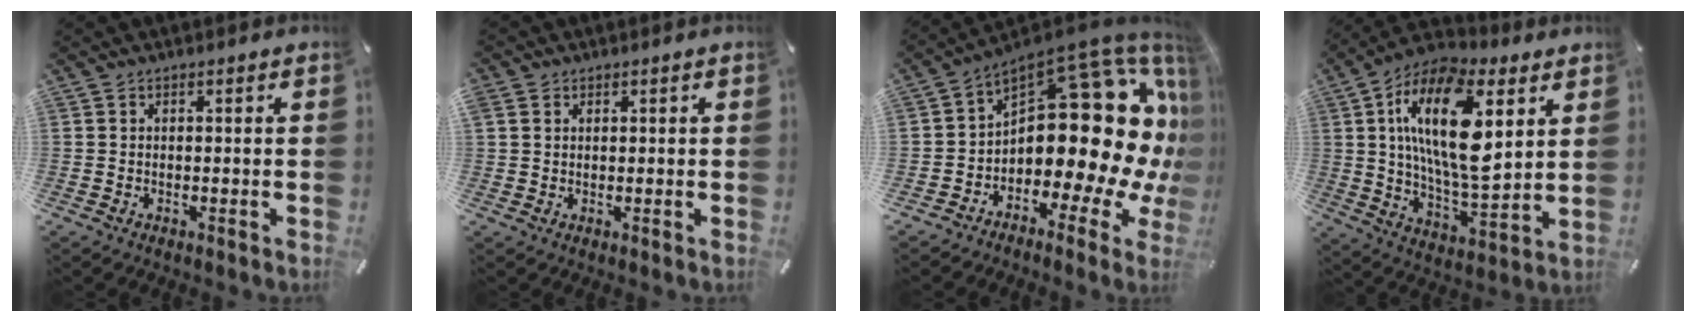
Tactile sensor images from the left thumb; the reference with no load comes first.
{"total": 2.1, "force": [0.9, 1.8, 0.5], "torque": [-0.011, 0.004, 0.017]}
{"total": 20.3, "force": [4.1, 11.9, 15.9], "torque": [-0.221, -0.061, 0.079]}
{"total": 22.2, "force": [7.3, 10.1, 18.4], "torque": [-0.360, -0.019, 0.114]}